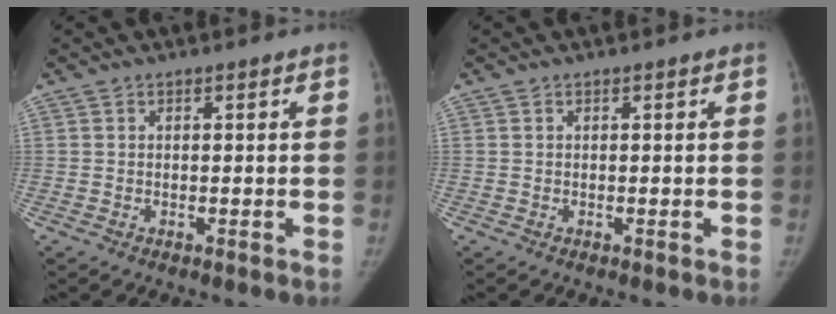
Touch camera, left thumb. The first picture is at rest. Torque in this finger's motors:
{"motor_torque": [0.01, 0.03, 0.28, -0.12, 0.03]}